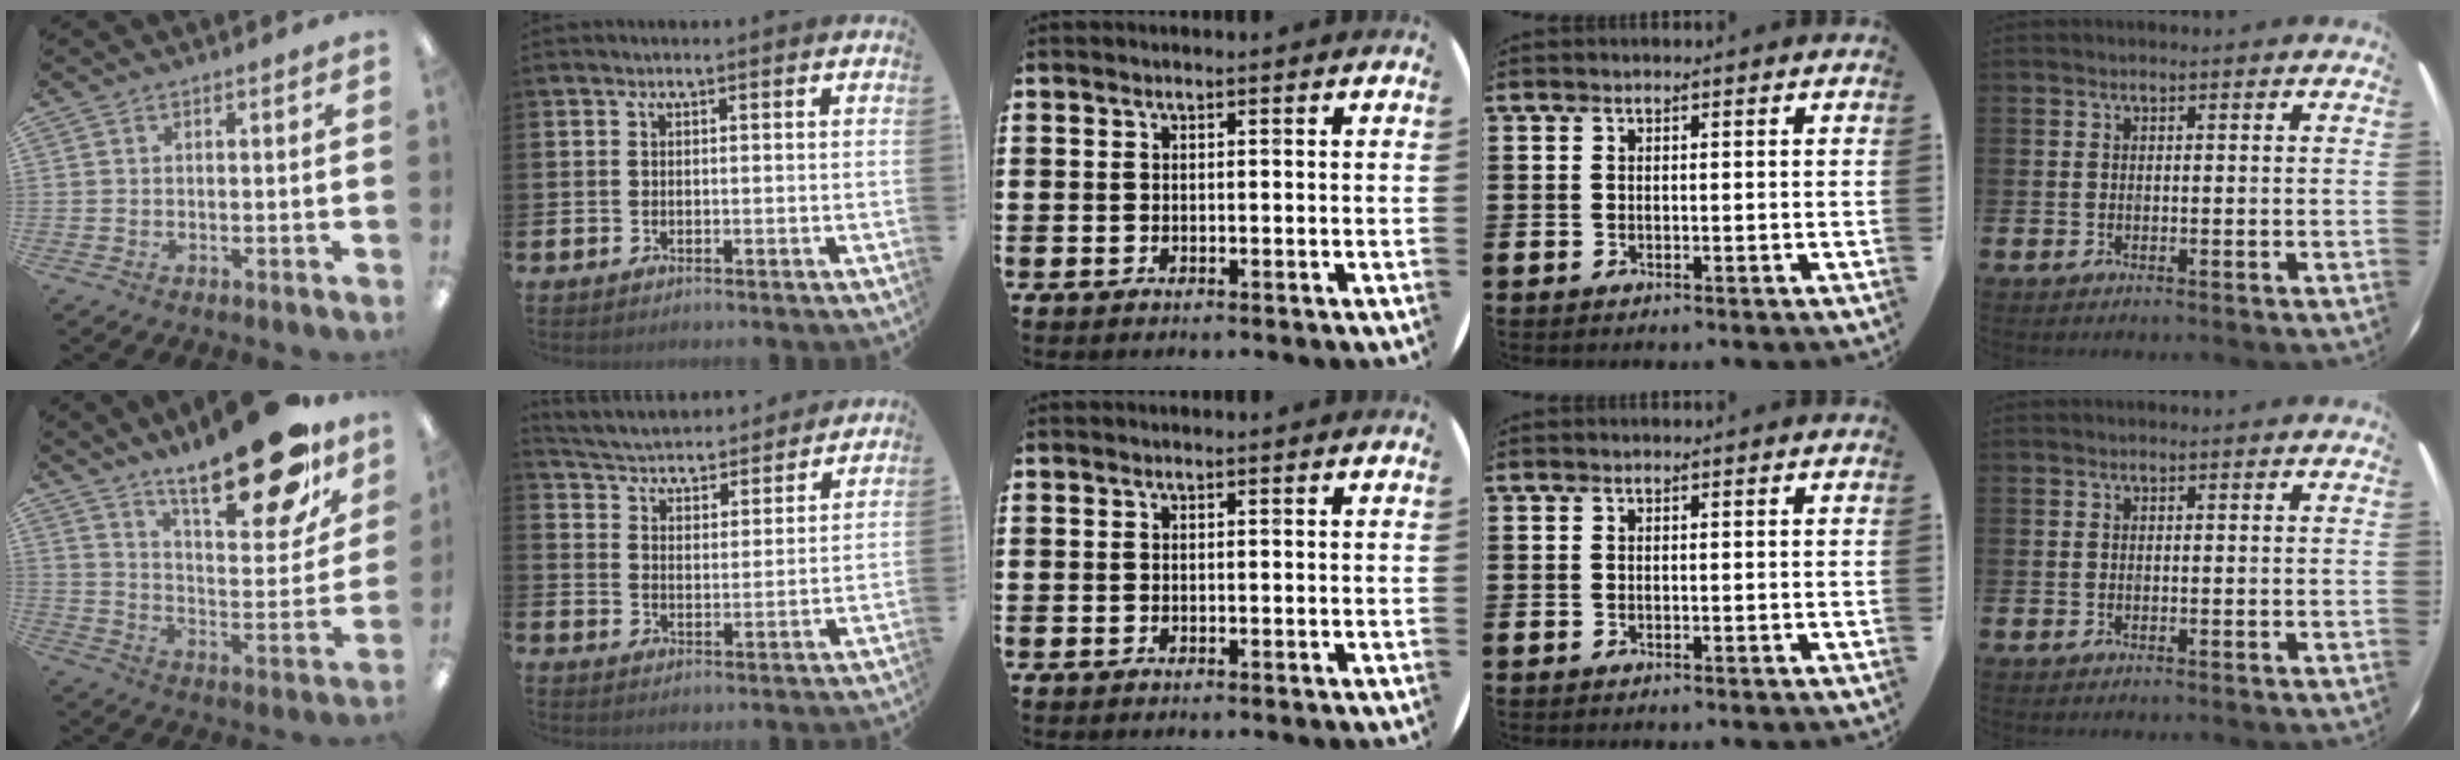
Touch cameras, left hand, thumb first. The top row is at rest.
{"thumb": {"total": 24.5, "force": [17.7, 7.9, 15.0], "torque": [-0.209, -0.118, 0.287]}, "index": {"total": 4.3, "force": [4.2, 1.0, 0.2], "torque": [-0.032, -0.042, 0.065]}}